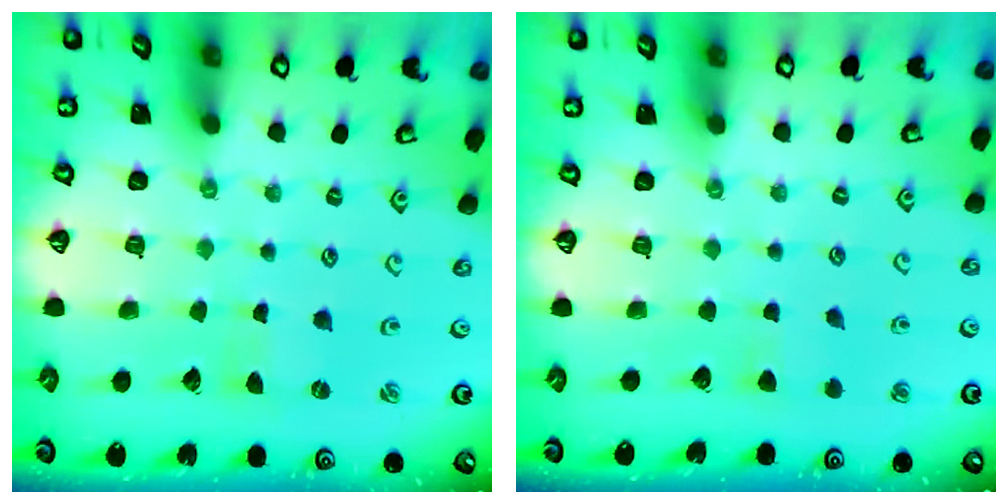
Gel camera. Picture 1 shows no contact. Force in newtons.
{"total": 3.6, "press": 3.6, "slide": 0.5}